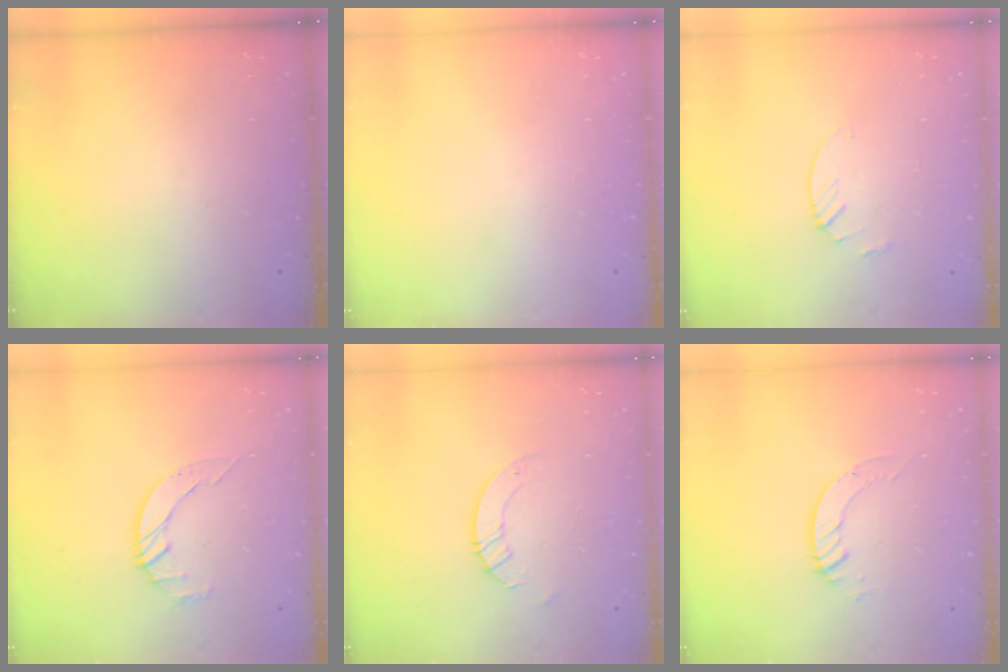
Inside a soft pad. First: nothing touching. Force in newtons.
{"total": 0.0}
{"total": 3.0, "press": 3.0, "slide": 0.3}
{"total": 2.7, "press": 2.7, "slide": 0.3}
{"total": 2.6, "press": 2.6, "slide": 0.2}
{"total": 3.6, "press": 3.6, "slide": 0.1}